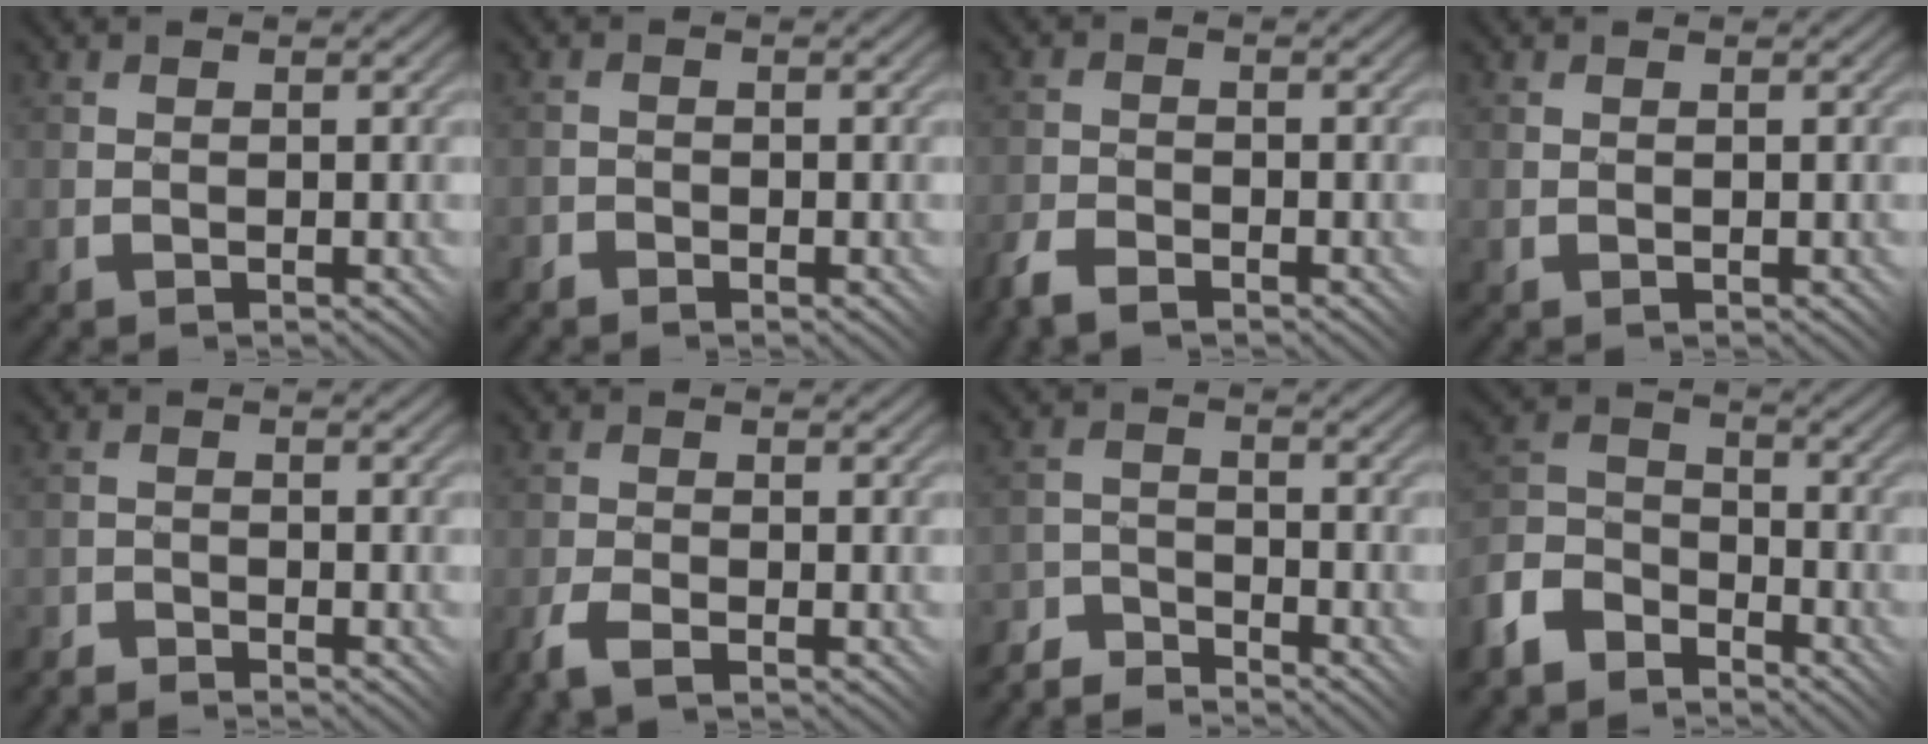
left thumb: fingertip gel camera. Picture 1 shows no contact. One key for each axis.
{"total": 1.3, "fx": -1.1, "fy": 0.6, "fz": 0.1, "tx": 0.000, "ty": 0.009, "tz": -0.021}
{"total": 4.1, "fx": -3.1, "fy": 1.8, "fz": 2.1, "tx": -0.047, "ty": -0.002, "tz": -0.064}
{"total": 0.0}
{"total": 2.3, "fx": -2.3, "fy": 0.2, "fz": 0.1, "tx": 0.001, "ty": 0.004, "tz": -0.049}
{"total": 3.7, "fx": -2.3, "fy": 1.4, "fz": 2.5, "tx": -0.052, "ty": -0.002, "tz": -0.046}
{"total": 4.8, "fx": -4.7, "fy": 0.8, "fz": 0.6, "tx": -0.009, "ty": 0.007, "tz": -0.099}
{"total": 7.9, "fx": -6.0, "fy": 4.2, "fz": 2.9, "tx": -0.070, "ty": 0.000, "tz": -0.141}